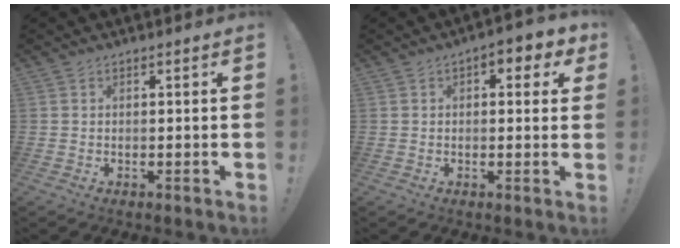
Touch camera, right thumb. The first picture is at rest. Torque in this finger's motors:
{"motor_torque": [0.33, 1.74, 0.79, -0.08, -0.03]}